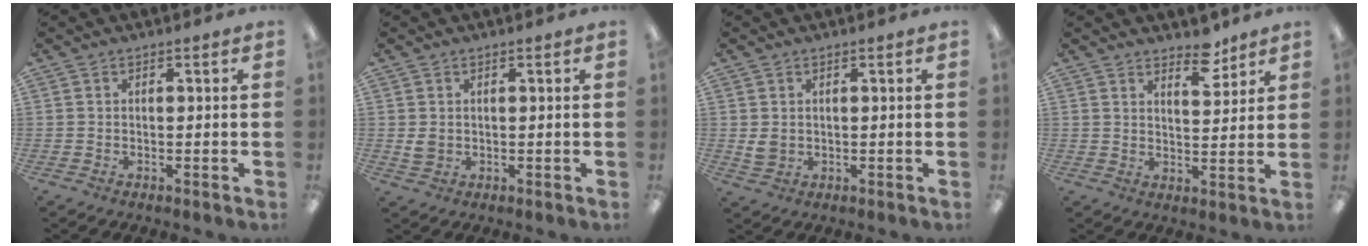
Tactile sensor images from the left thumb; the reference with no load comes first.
{"total": 2.5, "force": [0.8, 1.8, 1.5], "torque": [-0.024, 0.001, 0.011]}
{"total": 2.9, "force": [1.0, 2.1, 1.7], "torque": [-0.027, 0.000, 0.017]}
{"total": 6.3, "force": [5.3, 2.3, 2.5], "torque": [-0.013, -0.040, 0.089]}